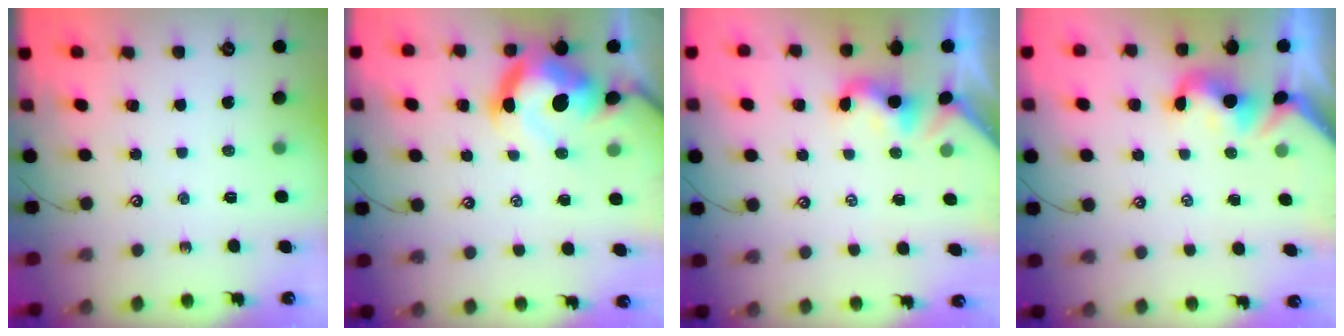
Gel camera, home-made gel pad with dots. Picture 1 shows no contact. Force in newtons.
{"total": 13.5, "press": 13.4, "slide": 1.9}
{"total": 2.0, "press": 1.9, "slide": 0.5}
{"total": 0.7, "press": 0.2, "slide": 0.7}